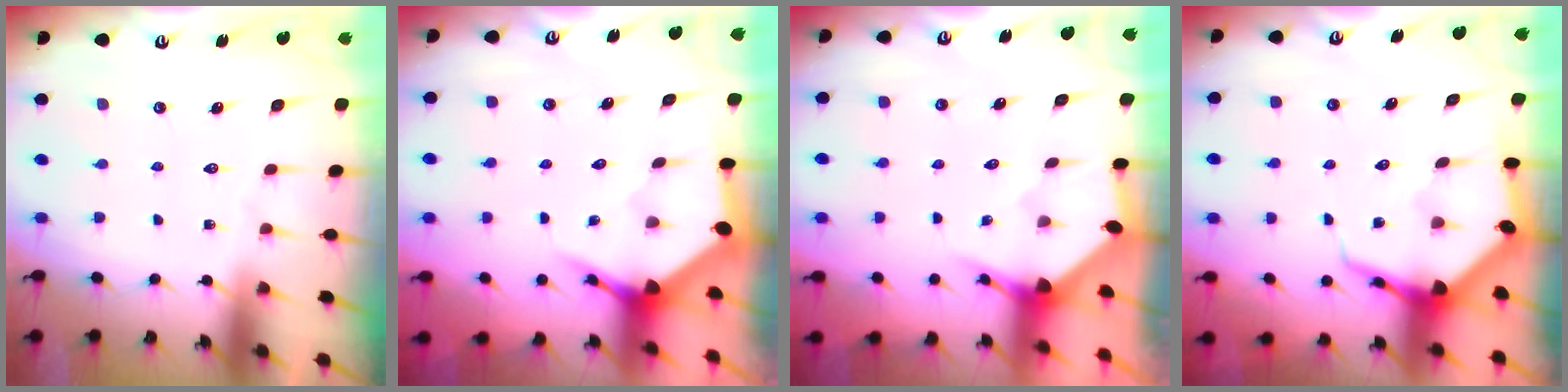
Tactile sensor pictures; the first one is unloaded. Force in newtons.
{"total": 3.8, "press": 3.8, "slide": 0.5}
{"total": 2.8, "press": 2.8, "slide": 0.2}
{"total": 7.6, "press": 7.6, "slide": 0.9}